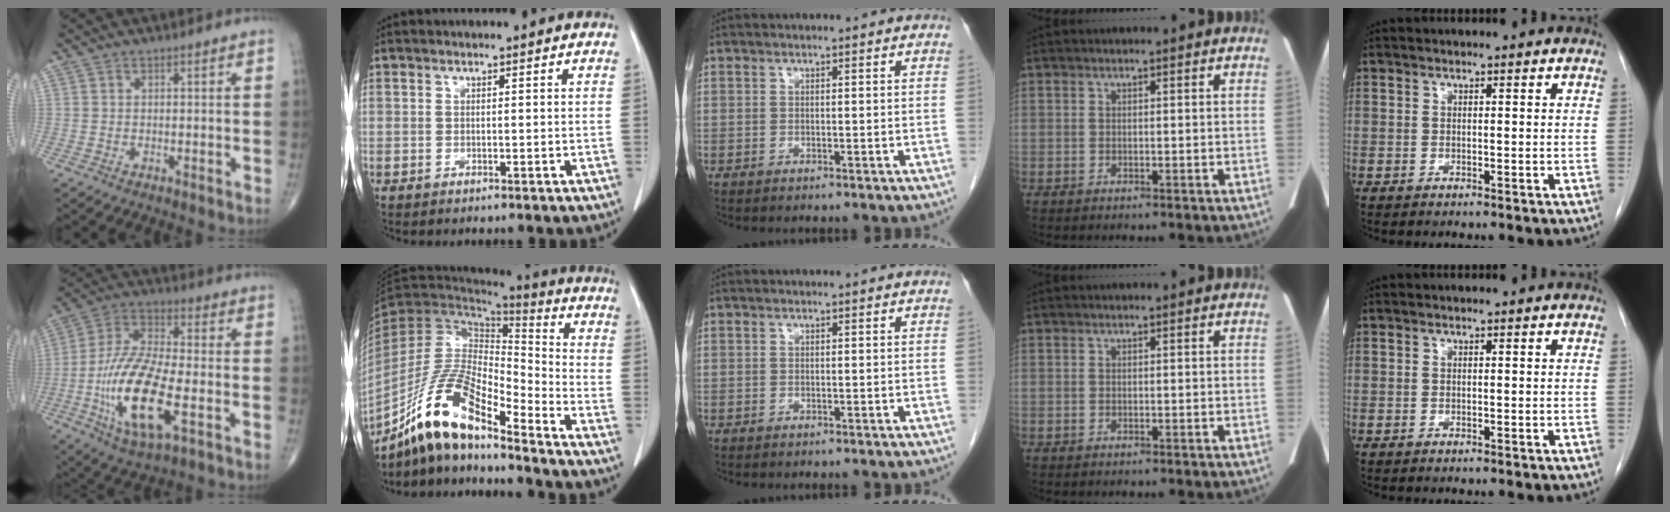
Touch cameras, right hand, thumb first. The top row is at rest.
{"thumb": {"total": 19.1, "force": [-5.7, 6.9, 16.9], "torque": [-0.341, 0.015, -0.100]}, "index": {"total": 15.4, "force": [-11.7, 3.3, 9.5], "torque": [-0.180, 0.003, -0.217]}}